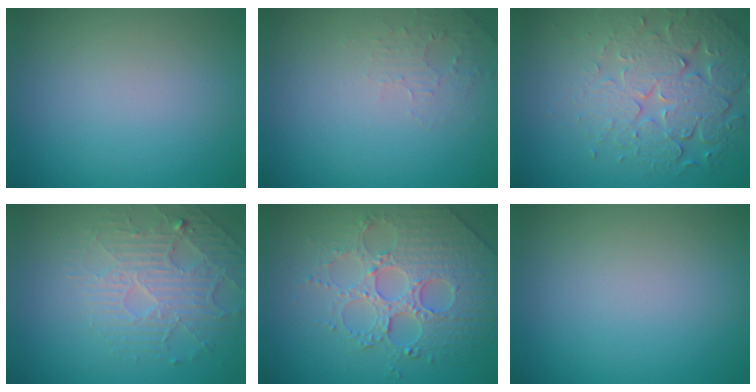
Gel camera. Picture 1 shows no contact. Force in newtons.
{"total": 1.6, "press": 1.6, "slide": 0.4}
{"total": 6.9, "press": 5.2, "slide": 4.6}
{"total": 4.7, "press": 3.5, "slide": 3.1}
{"total": 5.4, "press": 5.1, "slide": 1.9}
{"total": 0.0}